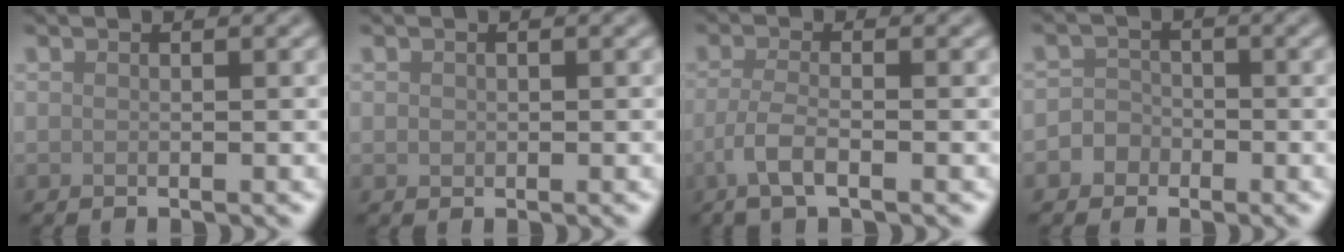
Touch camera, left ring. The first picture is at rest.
{"total": 0.6, "force": [0.0, 0.6, 0.2], "torque": [0.000, -0.002, 0.000]}
{"total": 2.7, "force": [-1.3, 0.8, 2.3], "torque": [-0.046, 0.001, -0.032]}
{"total": 2.5, "force": [-1.3, 2.1, 0.3], "torque": [0.020, 0.004, -0.032]}